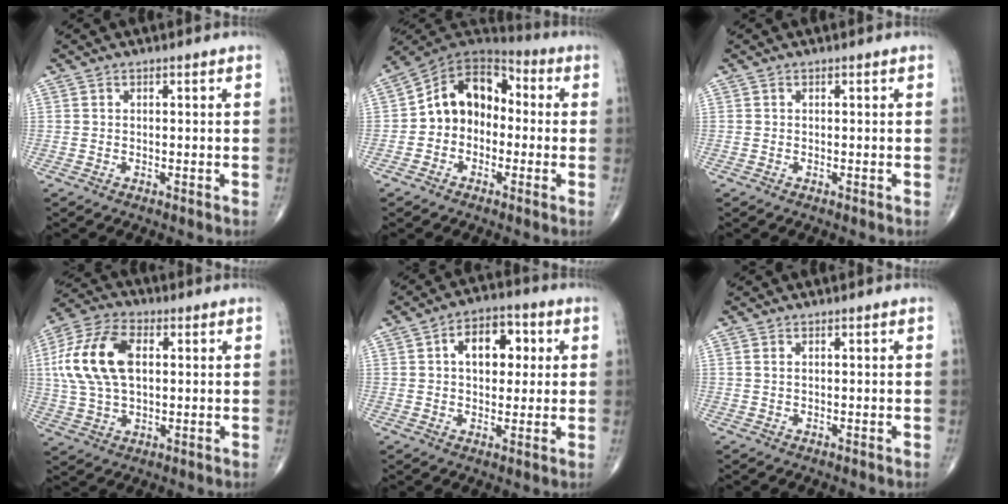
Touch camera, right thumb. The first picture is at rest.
{"total": 12.6, "force": [-0.9, 9.8, 8.0], "torque": [-0.097, 0.045, -0.033]}
{"total": 0.0}
{"total": 15.8, "force": [2.7, 9.2, 12.6], "torque": [-0.257, 0.013, 0.048]}
{"total": 9.9, "force": [2.3, 6.2, 7.4], "torque": [-0.075, 0.011, 0.031]}
{"total": 0.6, "force": [0.4, 0.2, 0.5], "torque": [-0.010, 0.006, 0.008]}